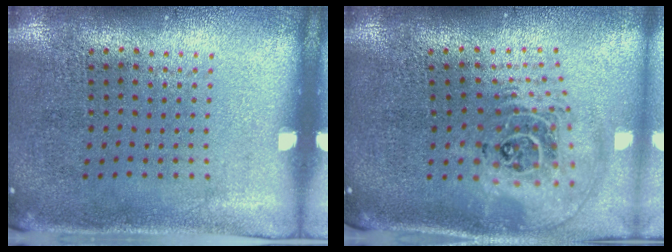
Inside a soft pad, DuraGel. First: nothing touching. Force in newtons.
{"total": 2.5, "press": 1.7, "slide": 1.8}